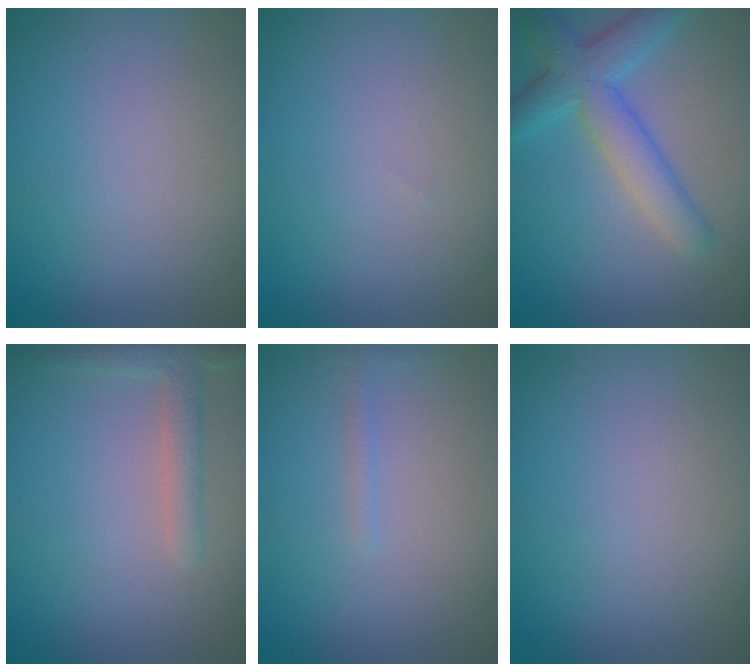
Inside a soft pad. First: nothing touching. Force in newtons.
{"total": 0.0}
{"total": 5.2, "press": 5.2, "slide": 0.1}
{"total": 2.3, "press": 2.3, "slide": 0.2}
{"total": 0.7, "press": 0.7, "slide": 0.0}
{"total": 0.0}